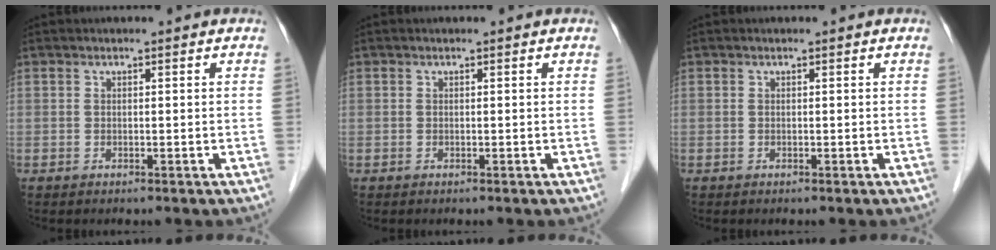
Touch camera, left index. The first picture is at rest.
{"total": 0.0}
{"total": 0.0}